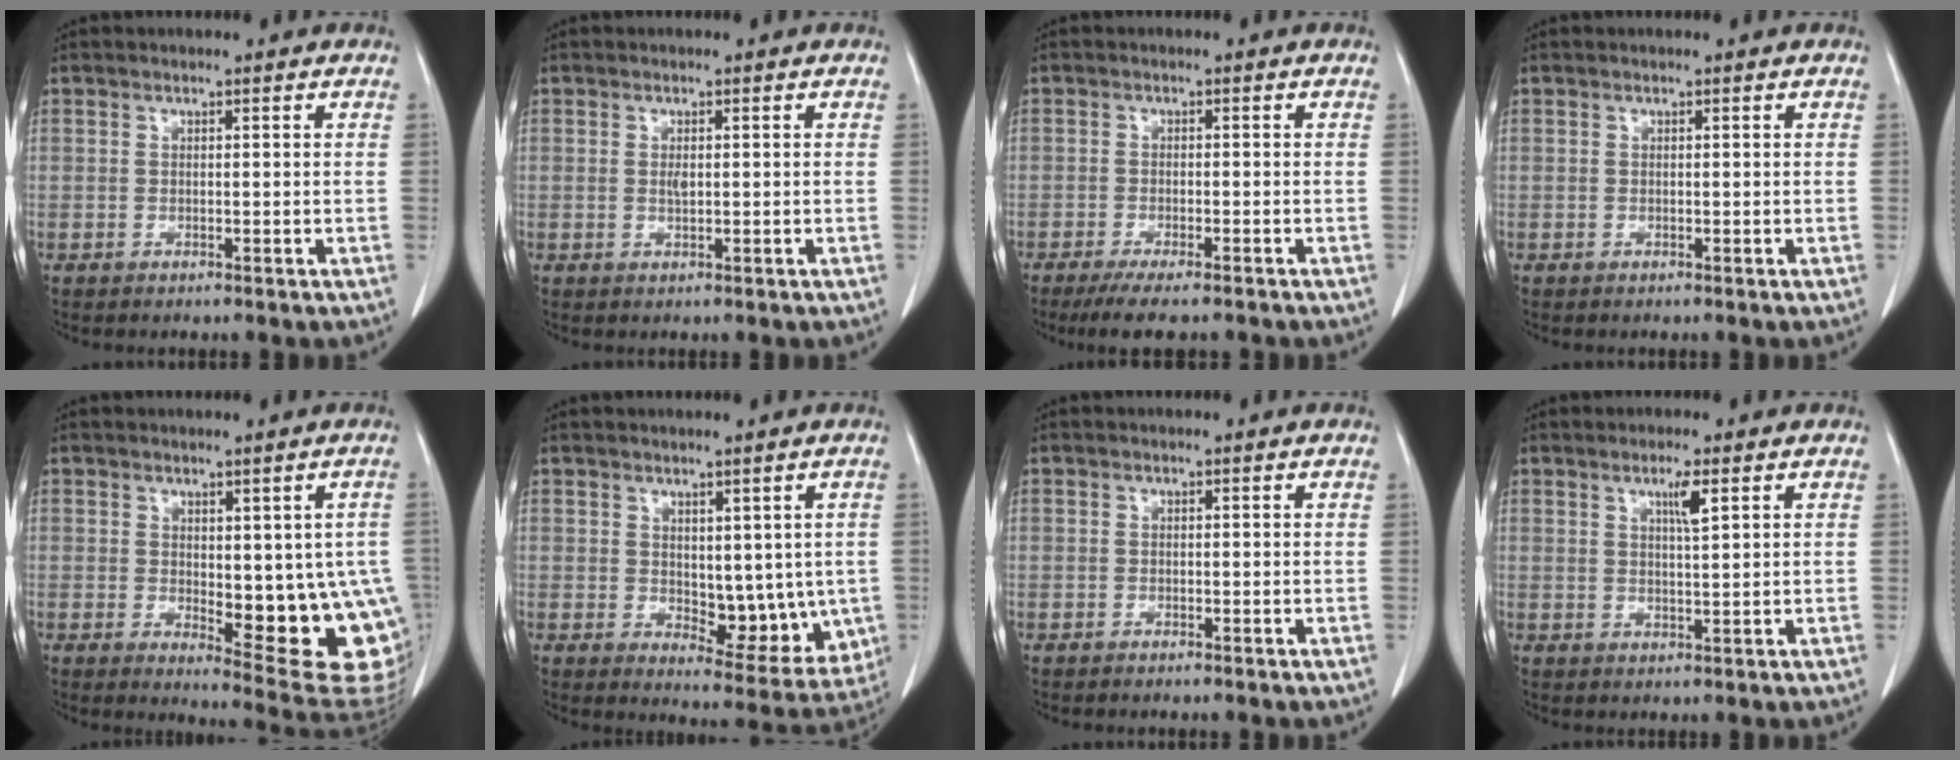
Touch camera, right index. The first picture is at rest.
{"total": 1.1, "force": [0.1, 0.3, 1.1], "torque": [-0.022, -0.002, 0.003]}
{"total": 7.6, "force": [-6.2, 1.1, 4.2], "torque": [-0.058, -0.014, -0.094]}
{"total": 0.0}
{"total": 15.5, "force": [-1.9, 5.2, 14.5], "torque": [-0.117, -0.006, -0.003]}
{"total": 9.3, "force": [0.2, 5.2, 7.8], "torque": [-0.081, -0.012, 0.020]}
{"total": 0.0}
{"total": 2.9, "force": [1.5, -0.1, 2.6], "torque": [-0.046, -0.004, 0.025]}